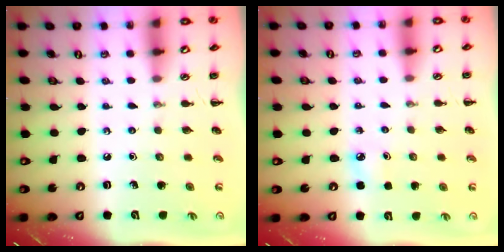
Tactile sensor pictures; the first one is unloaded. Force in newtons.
{"total": 3.6, "press": 3.5, "slide": 1.2}